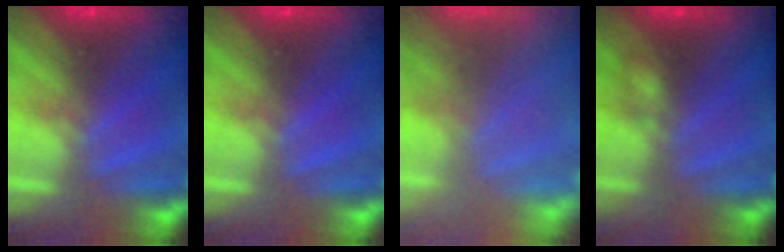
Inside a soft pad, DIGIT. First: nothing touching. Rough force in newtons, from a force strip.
{"total": 0.0}
{"total": 5.9}
{"total": 2.2}